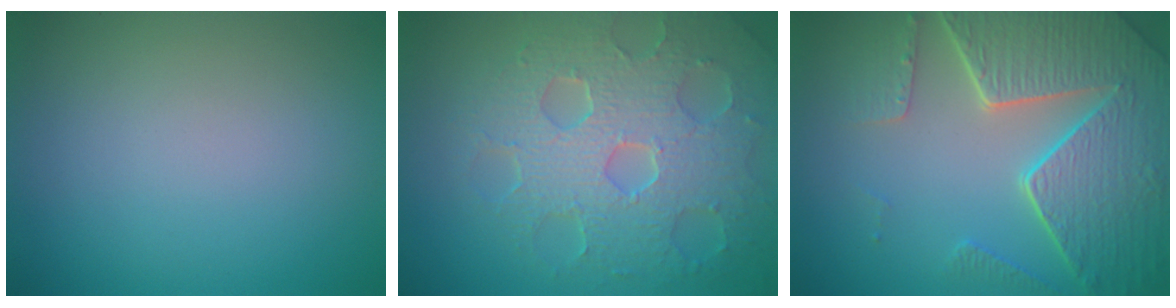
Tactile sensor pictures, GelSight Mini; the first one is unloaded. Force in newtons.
{"total": 8.2, "press": 5.8, "slide": 5.8}
{"total": 8.4, "press": 6.1, "slide": 5.7}